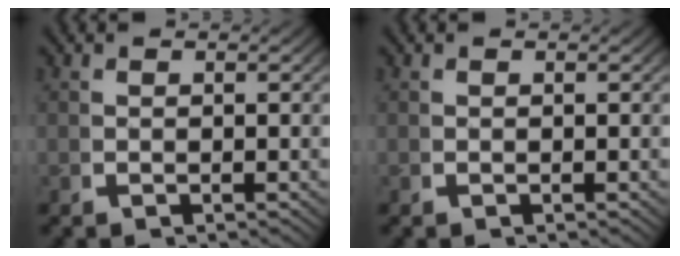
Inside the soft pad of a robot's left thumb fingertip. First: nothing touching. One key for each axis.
{"total": 0.0}